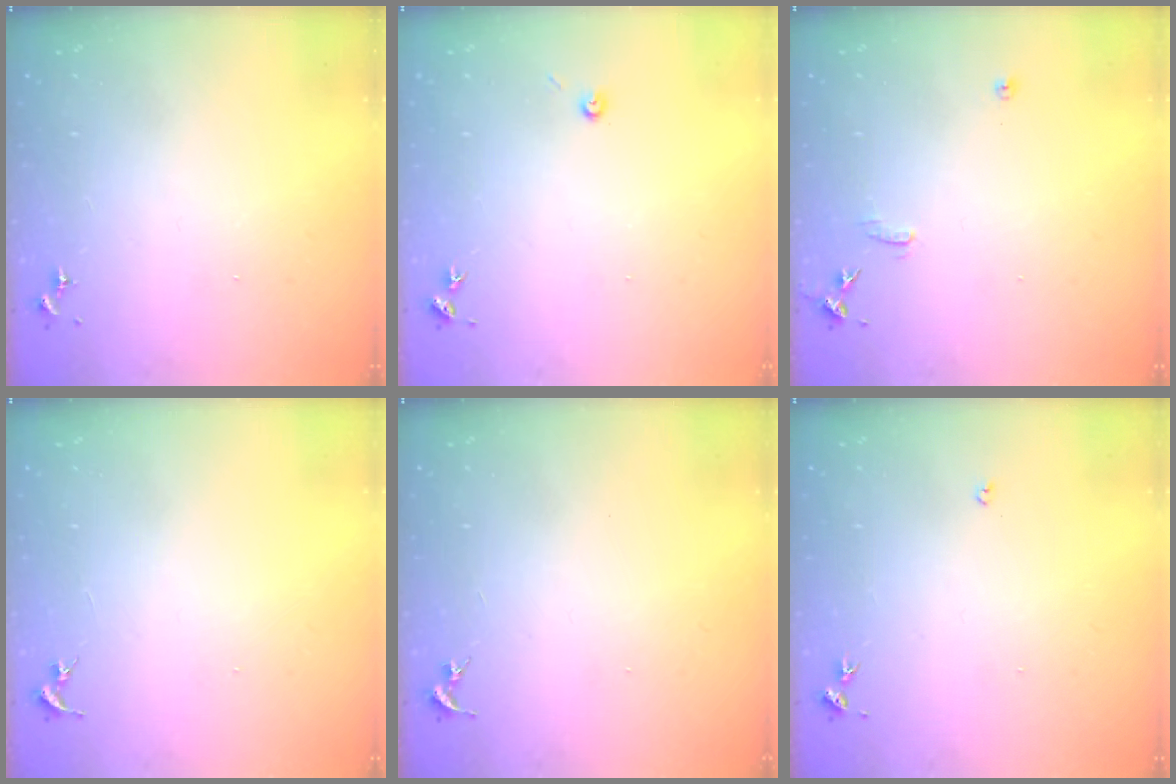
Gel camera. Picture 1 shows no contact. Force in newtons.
{"total": 3.0, "press": 3.0, "slide": 0.3}
{"total": 7.5, "press": 7.5, "slide": 0.6}
{"total": 0.0}
{"total": 0.0}
{"total": 2.7, "press": 2.7, "slide": 0.5}